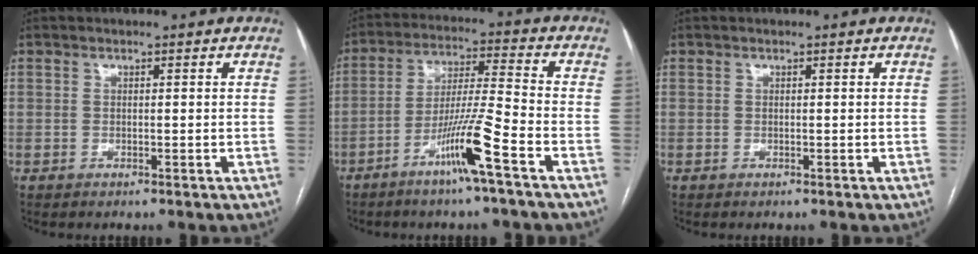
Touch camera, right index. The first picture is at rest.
{"total": 10.4, "force": [-5.6, -1.1, 8.7], "torque": [-0.165, -0.008, -0.108]}
{"total": 0.0}